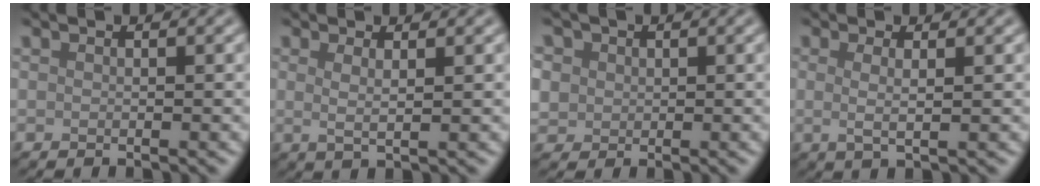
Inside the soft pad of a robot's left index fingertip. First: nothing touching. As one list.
[{"total": 1.7, "force": [0.6, 0.5, 1.5], "torque": [-0.023, -0.003, 0.007]}, {"total": 4.5, "force": [1.6, 3.8, 1.7], "torque": [-0.055, 0.019, 0.020]}, {"total": 2.0, "force": [0.3, 0.6, 1.9], "torque": [-0.031, -0.003, 0.003]}]